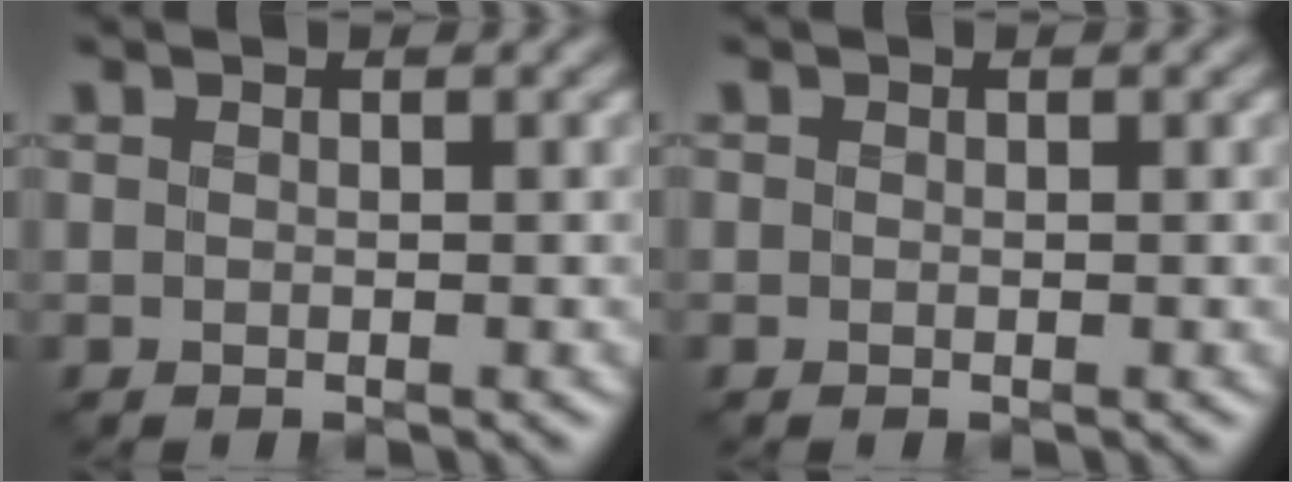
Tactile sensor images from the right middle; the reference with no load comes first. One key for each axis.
{"total": 0.0}